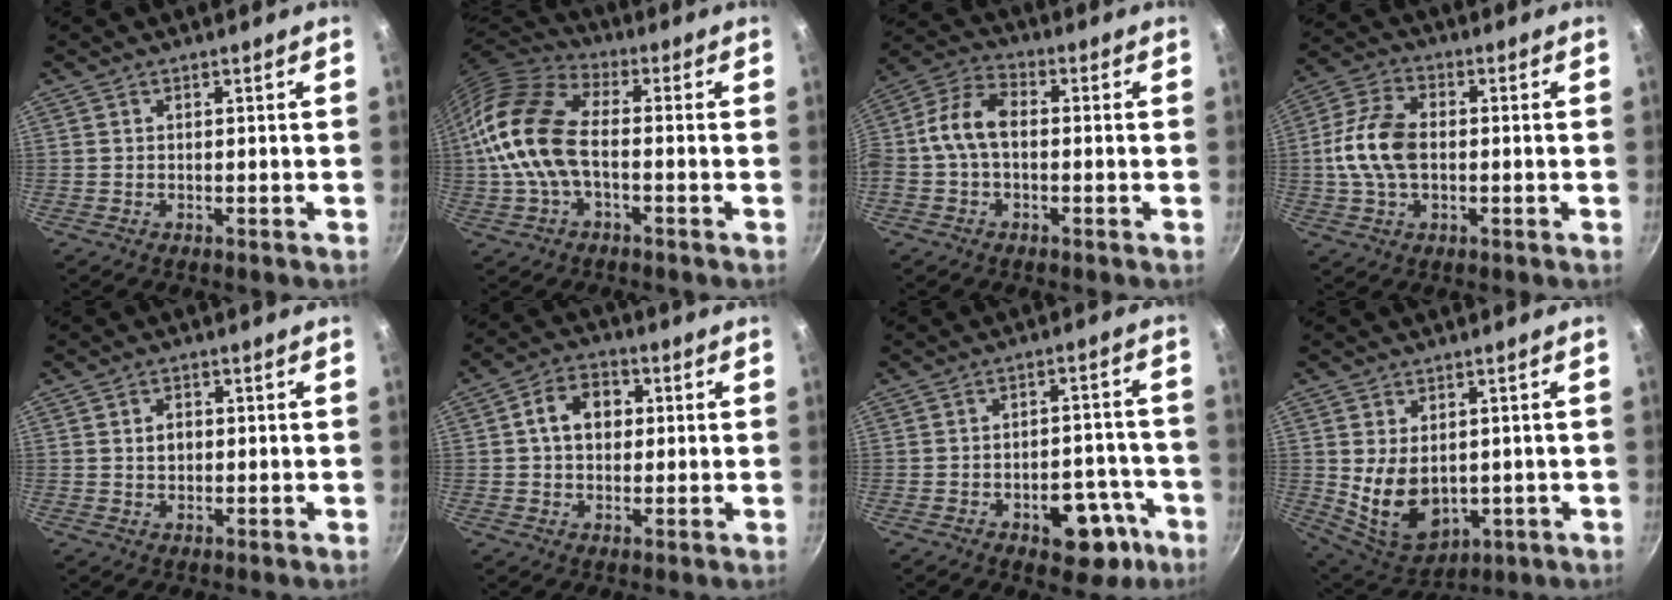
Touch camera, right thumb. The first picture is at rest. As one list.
[{"total": 15.9, "force": [-1.4, 9.0, 13.1], "torque": [-0.250, 0.033, -0.044]}, {"total": 9.6, "force": [-0.5, 6.0, 7.5], "torque": [-0.143, 0.037, -0.027]}, {"total": 11.4, "force": [-0.4, 7.2, 8.9], "torque": [-0.169, 0.023, -0.017]}, {"total": 2.7, "force": [0.3, 2.1, 1.7], "torque": [-0.017, 0.004, 0.004]}, {"total": 8.3, "force": [1.3, 6.3, 5.2], "torque": [-0.059, 0.013, 0.009]}, {"total": 11.5, "force": [-5.6, 6.7, 7.5], "torque": [-0.045, 0.044, -0.064]}, {"total": 11.5, "force": [0.2, 8.0, 8.2], "torque": [-0.124, -0.023, 0.033]}]